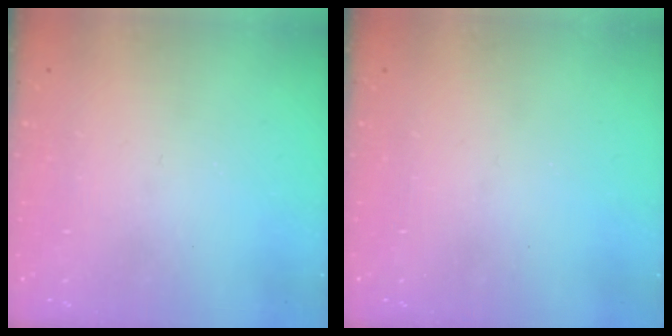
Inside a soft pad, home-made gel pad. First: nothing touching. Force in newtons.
{"total": 0.0}